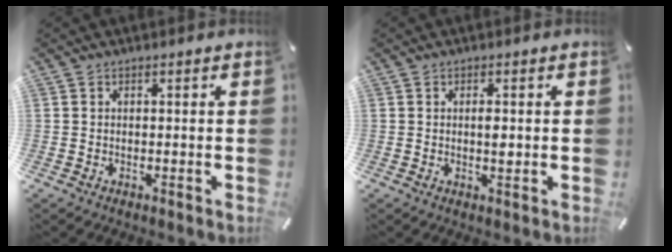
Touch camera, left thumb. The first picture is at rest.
{"total": 2.3, "force": [0.1, 0.8, 2.1], "torque": [-0.034, -0.003, -0.001]}